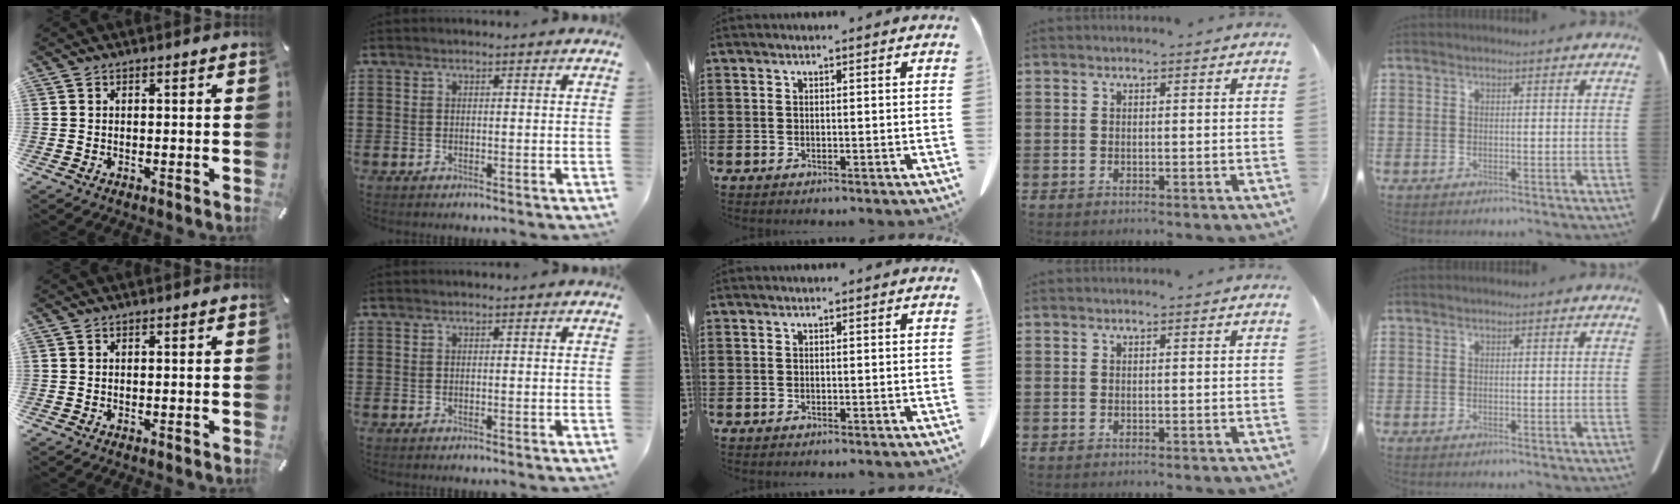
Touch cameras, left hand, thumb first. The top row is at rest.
{}